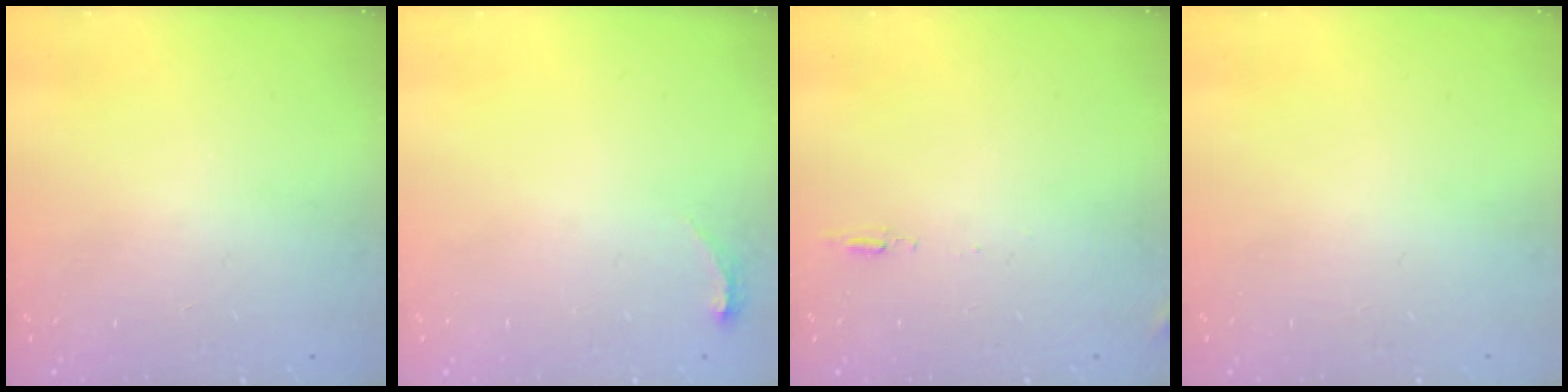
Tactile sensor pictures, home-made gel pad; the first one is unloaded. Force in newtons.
{"total": 3.7, "press": 3.4, "slide": 1.5}
{"total": 5.0, "press": 4.7, "slide": 1.7}
{"total": 0.0}